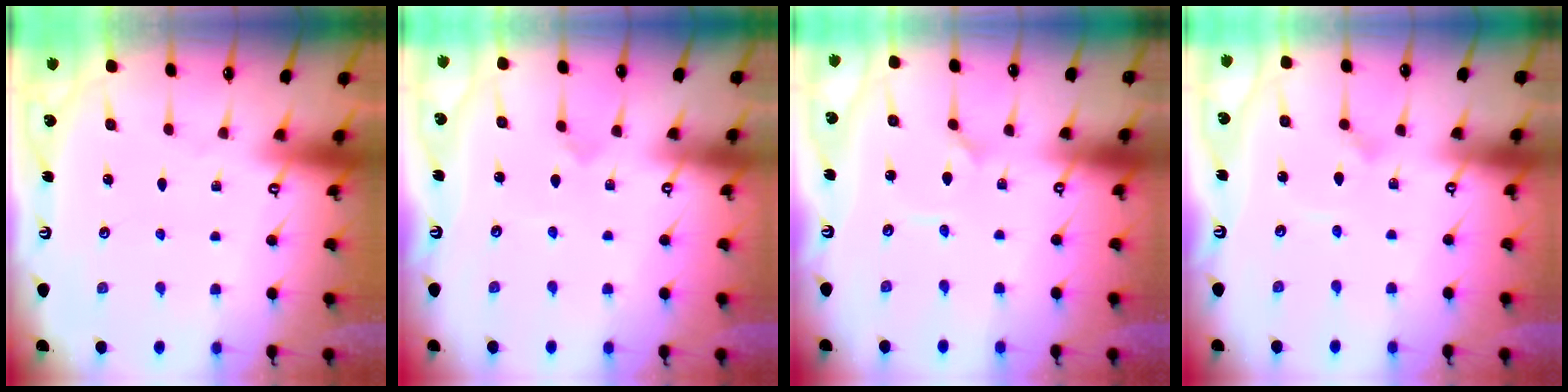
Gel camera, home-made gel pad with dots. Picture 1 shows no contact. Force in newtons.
{"total": 2.9, "press": 2.9, "slide": 0.2}
{"total": 0.7, "press": 0.7, "slide": 0.0}
{"total": 2.7, "press": 2.7, "slide": 0.1}